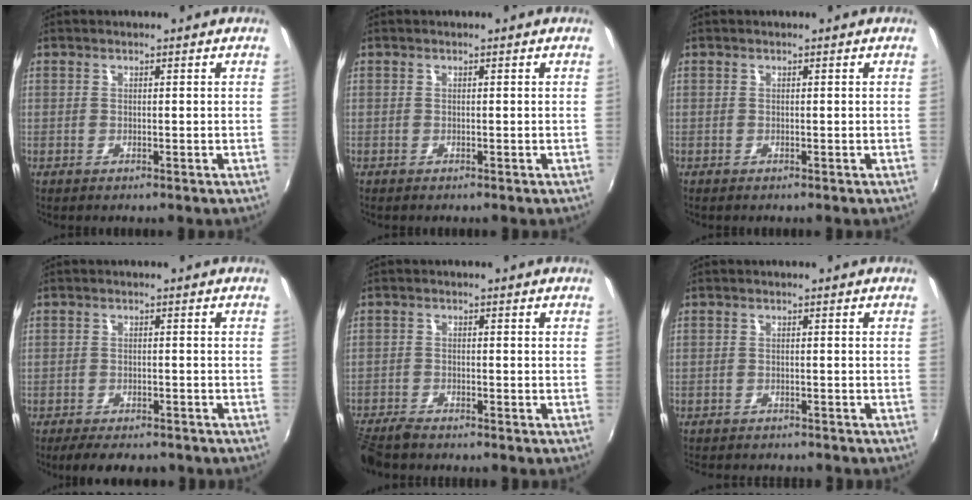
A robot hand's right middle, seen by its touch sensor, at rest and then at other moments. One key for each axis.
{"total": 0.0}
{"total": 0.0}
{"total": 6.9, "fx": -5.6, "fy": 2.2, "fz": 3.4, "tx": -0.077, "ty": -0.016, "tz": -0.087}
{"total": 5.5, "fx": -5.0, "fy": 0.9, "fz": 2.0, "tx": -0.058, "ty": -0.023, "tz": -0.096}
{"total": 5.3, "fx": -4.9, "fy": 0.9, "fz": 1.9, "tx": -0.049, "ty": -0.017, "tz": -0.074}